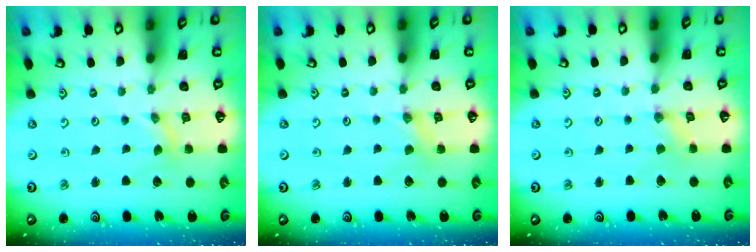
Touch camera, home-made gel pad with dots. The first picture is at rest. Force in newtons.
{"total": 1.6, "press": 1.6, "slide": 0.3}
{"total": 0.8, "press": 0.8, "slide": 0.1}